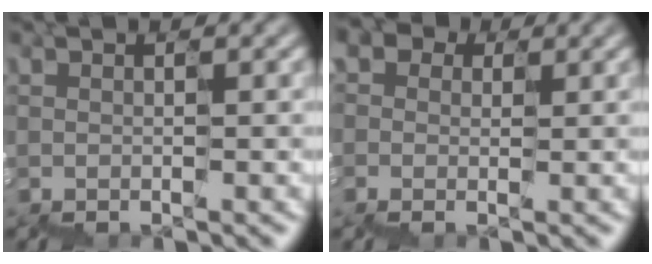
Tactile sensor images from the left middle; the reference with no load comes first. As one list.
[{"total": 5.2, "force": [1.4, 4.2, 2.7], "torque": [-0.068, 0.017, 0.021]}]